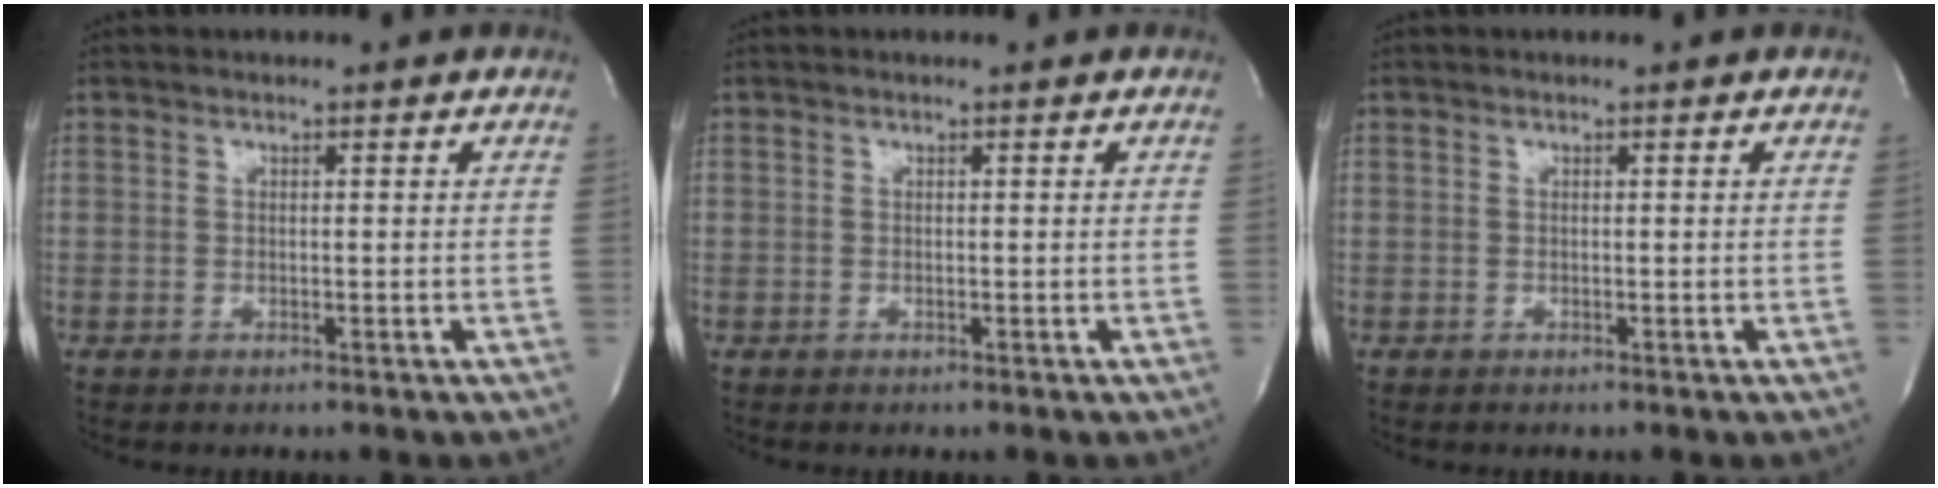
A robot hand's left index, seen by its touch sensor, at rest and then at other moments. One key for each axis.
{"total": 0.0}
{"total": 0.0}